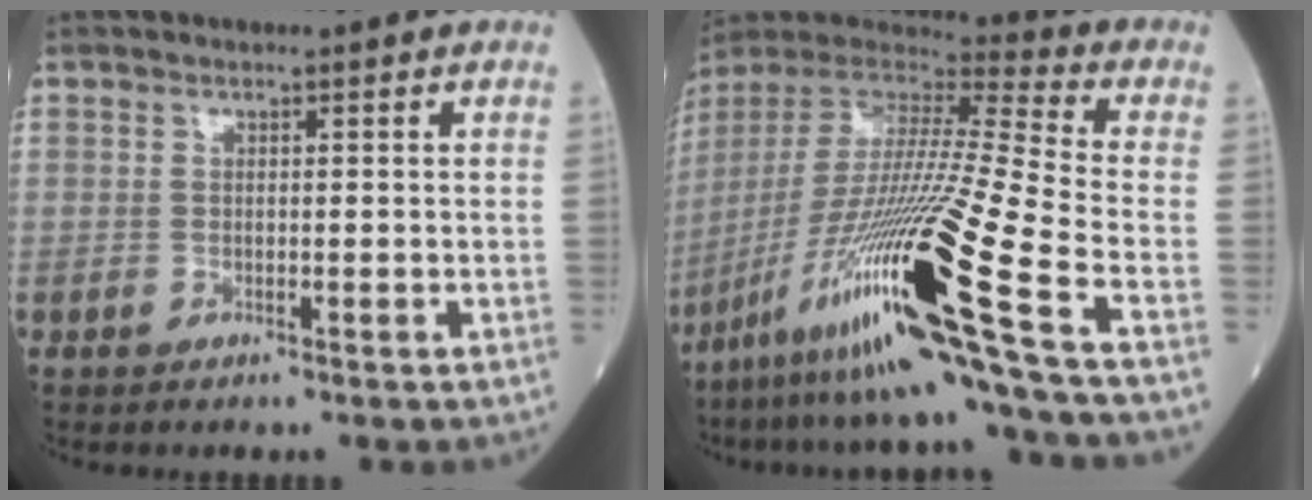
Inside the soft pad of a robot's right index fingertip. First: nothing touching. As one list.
[{"total": 28.2, "force": [-13.9, -1.0, 24.5], "torque": [-0.482, -0.056, -0.259]}]